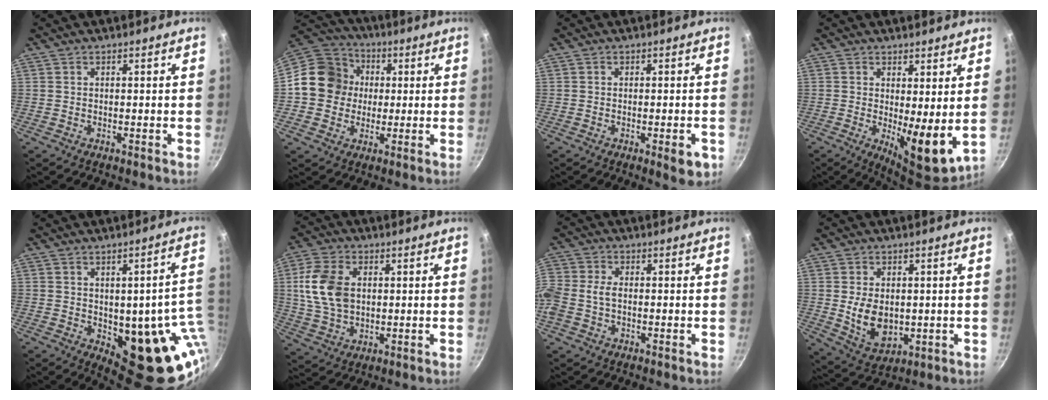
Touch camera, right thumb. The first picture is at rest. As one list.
[{"total": 13.4, "force": [0.6, 12.2, 5.5], "torque": [-0.064, 0.025, -0.008]}, {"total": 5.6, "force": [-1.9, 1.6, 5.0], "torque": [-0.058, 0.002, -0.024]}, {"total": 8.7, "force": [0.7, 3.0, 8.1], "torque": [-0.107, -0.031, 0.016]}, {"total": 17.8, "force": [-1.6, 8.6, 15.4], "torque": [-0.120, -0.010, -0.006]}, {"total": 11.9, "force": [1.8, 8.2, 8.5], "torque": [-0.149, 0.001, 0.035]}, {"total": 6.1, "force": [-1.0, 4.3, 4.1], "torque": [-0.097, 0.013, -0.034]}, {"total": 9.3, "force": [0.2, 6.4, 6.7], "torque": [-0.103, -0.016, 0.023]}]